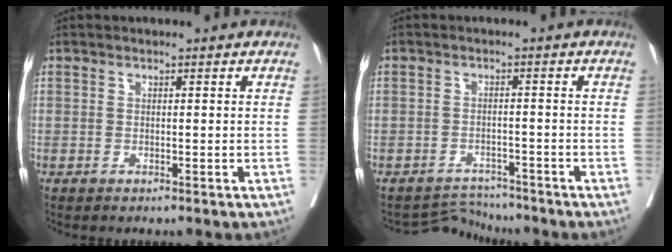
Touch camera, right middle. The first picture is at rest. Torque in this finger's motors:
{"motor_torque": [-1.09, -0.05, -0.48, -0.15]}